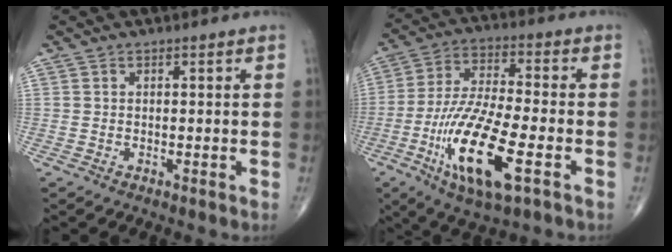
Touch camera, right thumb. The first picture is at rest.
{"total": 18.3, "force": [-6.4, 5.4, 16.3], "torque": [-0.333, 0.010, -0.110]}